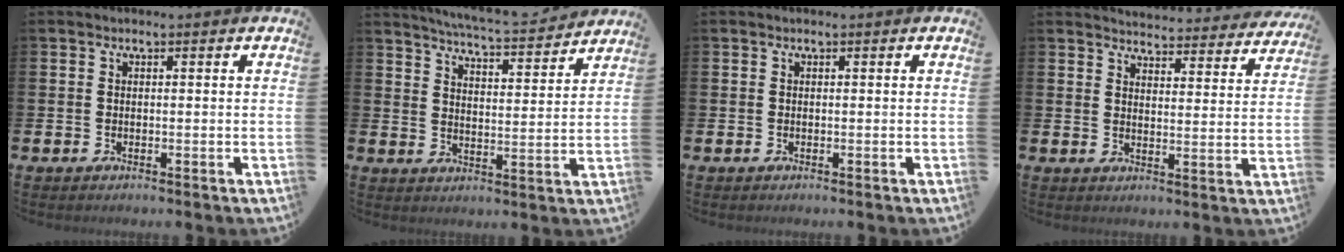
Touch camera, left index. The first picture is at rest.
{"total": 6.1, "force": [5.9, -0.2, 1.1], "torque": [-0.038, -0.045, 0.102]}
{"total": 0.0}
{"total": 4.4, "force": [4.3, 0.5, 0.4], "torque": [-0.012, -0.038, 0.072]}